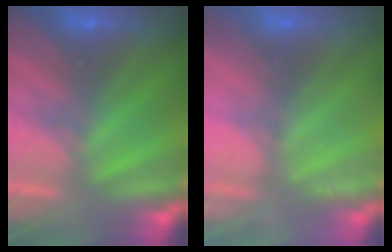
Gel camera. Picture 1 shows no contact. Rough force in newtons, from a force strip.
{"total": 2.4}